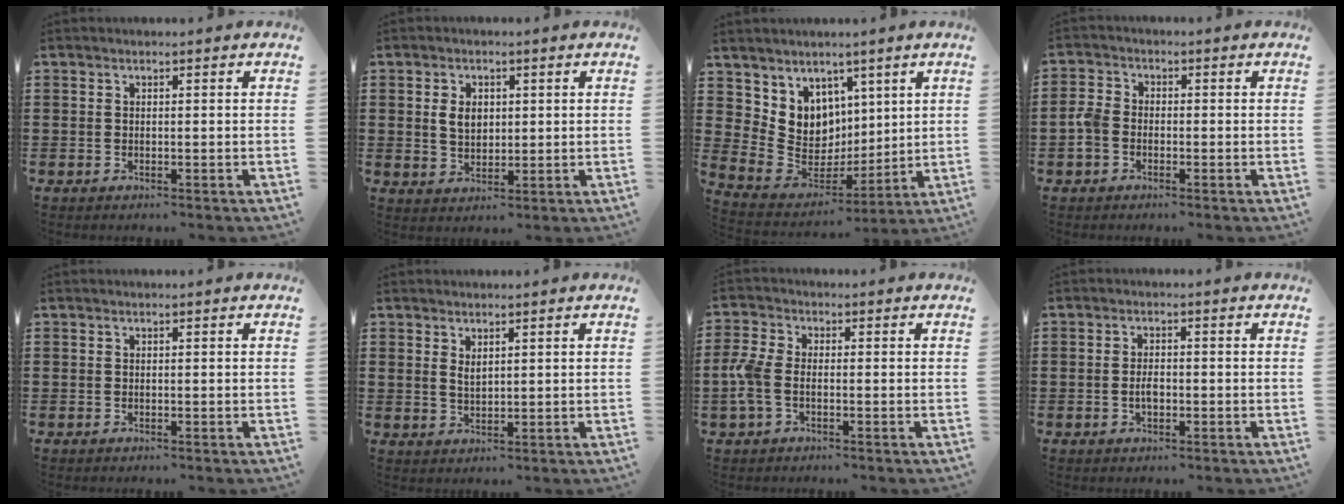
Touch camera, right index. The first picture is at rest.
{"total": 3.7, "force": [0.7, 2.6, 2.6], "torque": [-0.049, 0.008, 0.010]}
{"total": 7.8, "force": [3.9, 6.8, 0.2], "torque": [-0.049, -0.050, 0.080]}
{"total": 3.3, "force": [-1.2, 2.3, 2.0], "torque": [-0.067, -0.004, -0.032]}
{"total": 0.0}
{"total": 1.8, "force": [1.3, 0.8, 0.9], "torque": [-0.019, 0.003, 0.024]}
{"total": 4.0, "force": [-1.2, 2.1, 3.2], "torque": [-0.094, -0.008, -0.032]}
{"total": 2.2, "force": [-0.4, 1.0, 1.8], "torque": [-0.035, 0.002, -0.008]}